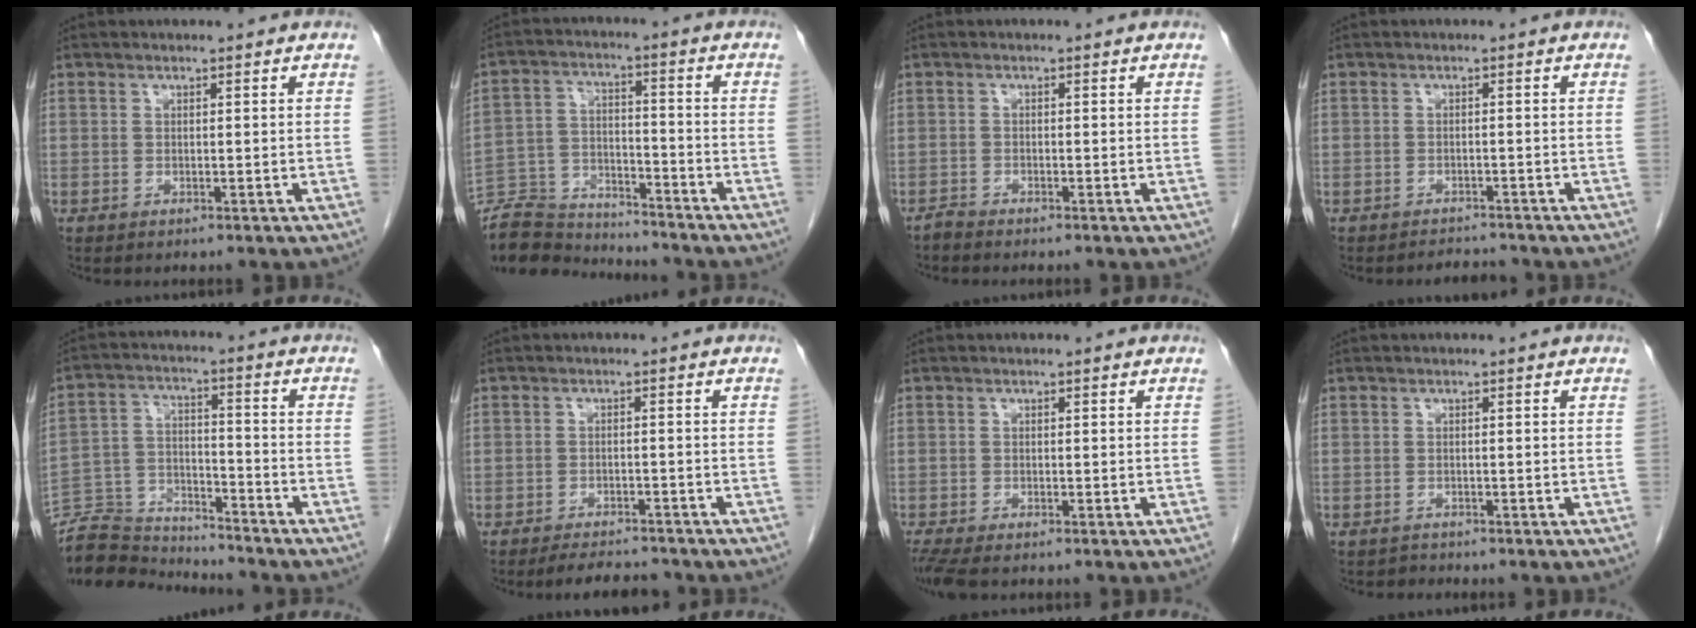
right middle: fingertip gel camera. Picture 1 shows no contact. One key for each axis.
{"total": 11.9, "fx": -11.5, "fy": 2.0, "fz": 2.0, "tx": -0.034, "ty": 0.013, "tz": -0.205}
{"total": 0.9, "fx": -0.9, "fy": -0.1, "fz": 0.0, "tx": 0.000, "ty": -0.003, "tz": -0.018}
{"total": 2.1, "fx": -2.0, "fy": 0.4, "fz": -0.3, "tx": 0.001, "ty": -0.009, "tz": -0.028}
{"total": 11.0, "fx": -10.9, "fy": 1.3, "fz": 0.7, "tx": -0.010, "ty": 0.017, "tz": -0.202}
{"total": 5.4, "fx": -5.1, "fy": 1.2, "fz": 1.5, "tx": -0.023, "ty": -0.010, "tz": -0.076}
{"total": 3.6, "fx": -2.9, "fy": 0.8, "fz": 2.1, "tx": -0.045, "ty": -0.012, "tz": -0.051}
{"total": 0.9, "fx": -0.8, "fy": 0.2, "fz": -0.4, "tx": 0.000, "ty": -0.004, "tz": -0.014}